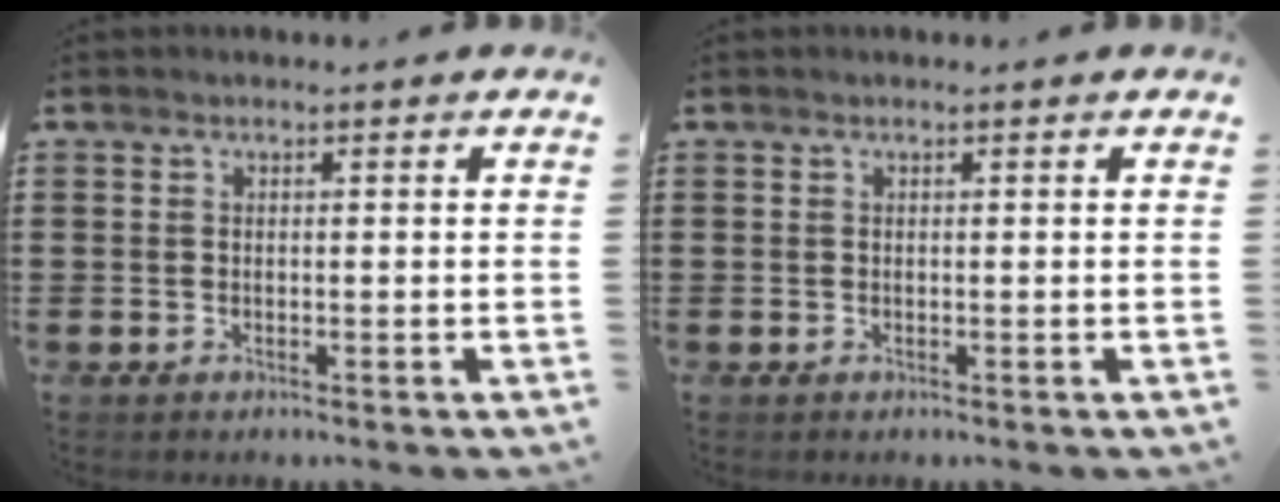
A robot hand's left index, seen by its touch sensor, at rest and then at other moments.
{"total": 0.0}